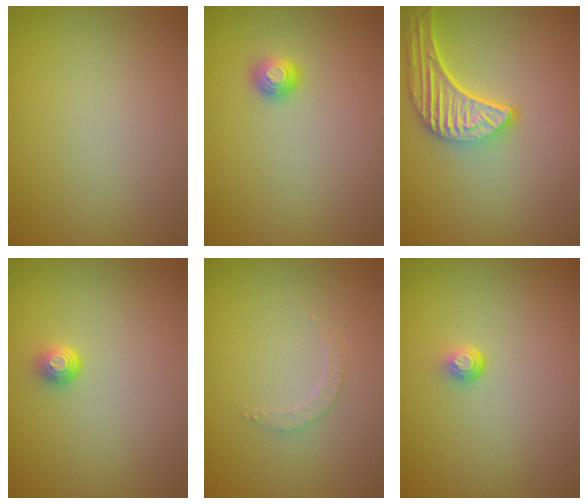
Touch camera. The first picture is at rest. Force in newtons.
{"total": 1.2, "press": 1.1, "slide": 0.4}
{"total": 5.2, "press": 4.2, "slide": 3.2}
{"total": 1.5, "press": 1.0, "slide": 1.1}
{"total": 1.2, "press": 1.2, "slide": 0.3}
{"total": 1.0, "press": 0.6, "slide": 0.8}